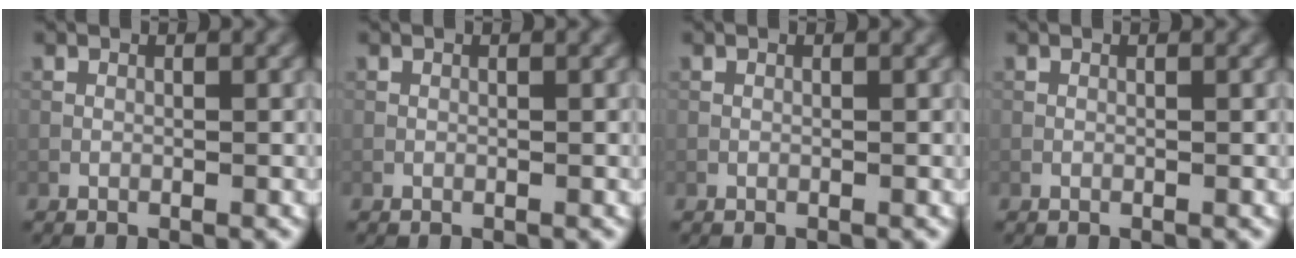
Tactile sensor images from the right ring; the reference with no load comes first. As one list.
[{"total": 0.0}, {"total": 0.0}, {"total": 0.0}]